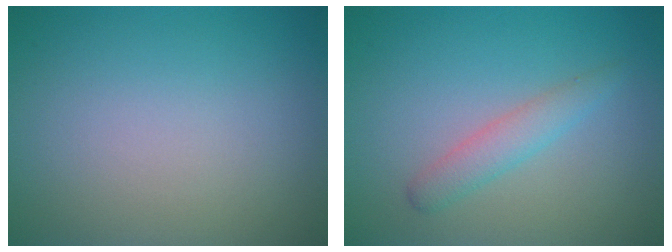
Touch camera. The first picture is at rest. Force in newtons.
{"total": 2.0, "press": 2.0, "slide": 0.0}